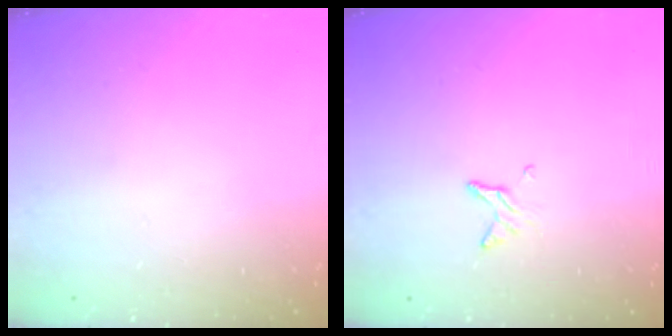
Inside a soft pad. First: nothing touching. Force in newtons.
{"total": 4.2, "press": 4.2, "slide": 0.5}